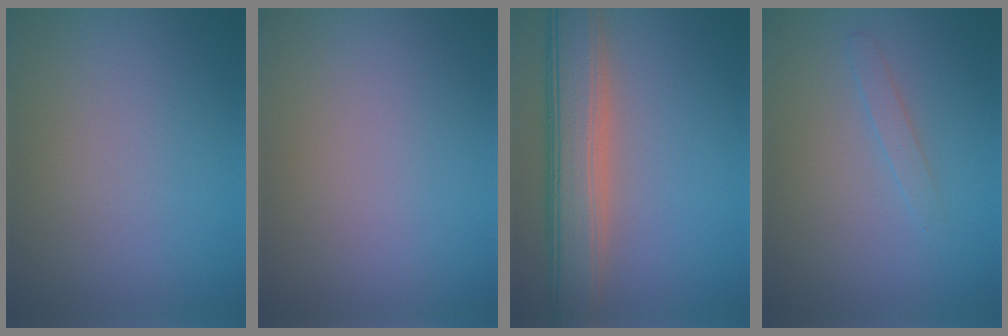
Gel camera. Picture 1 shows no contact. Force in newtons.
{"total": 0.0}
{"total": 7.7, "press": 7.6, "slide": 0.7}
{"total": 1.0, "press": 1.0, "slide": 0.1}